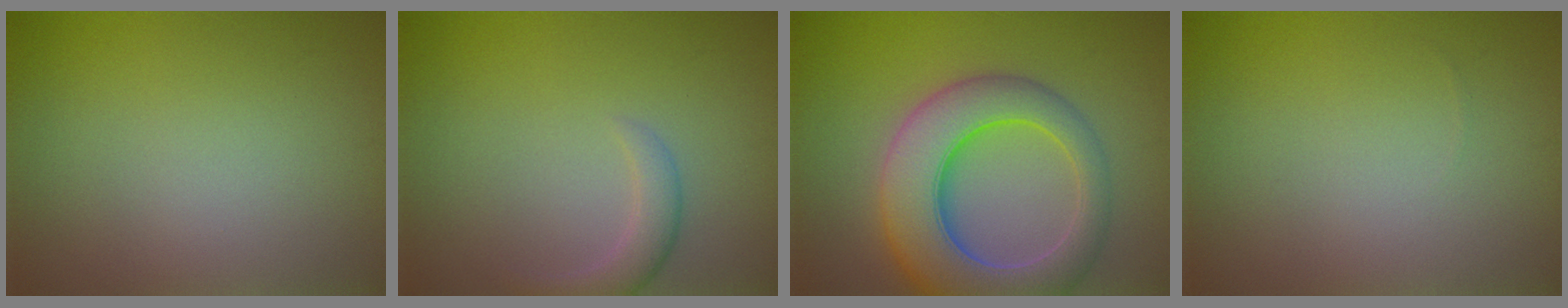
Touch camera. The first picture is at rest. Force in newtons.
{"total": 2.2, "press": 2.2, "slide": 0.2}
{"total": 9.8, "press": 9.8, "slide": 0.6}
{"total": 0.0}